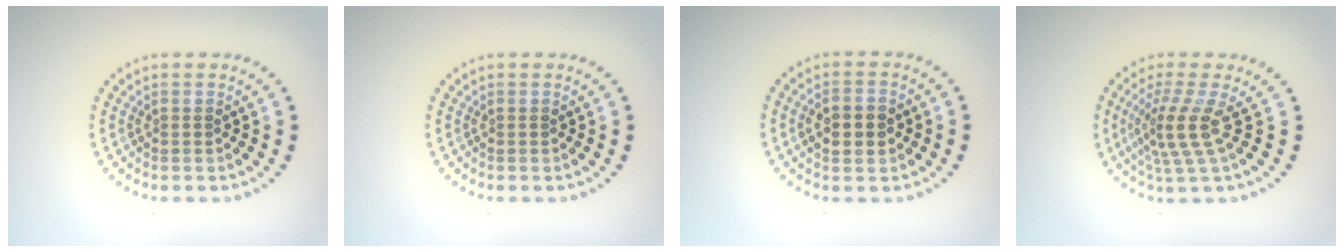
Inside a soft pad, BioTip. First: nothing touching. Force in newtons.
{"total": 0.0}
{"total": 3.8, "press": 3.8, "slide": 0.2}
{"total": 3.7, "press": 2.7, "slide": 2.6}